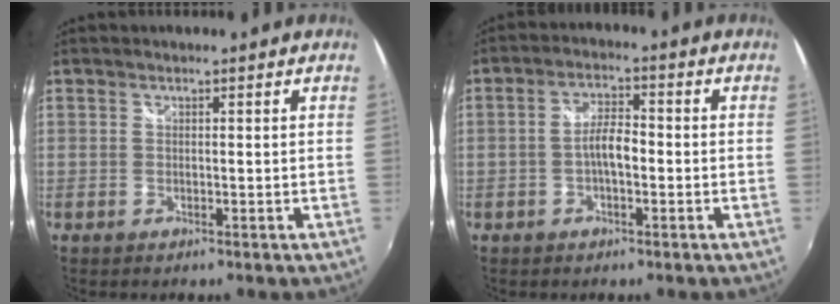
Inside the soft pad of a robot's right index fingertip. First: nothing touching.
{"total": 4.5, "force": [-1.1, 1.6, 4.0], "torque": [-0.074, 0.011, -0.021]}